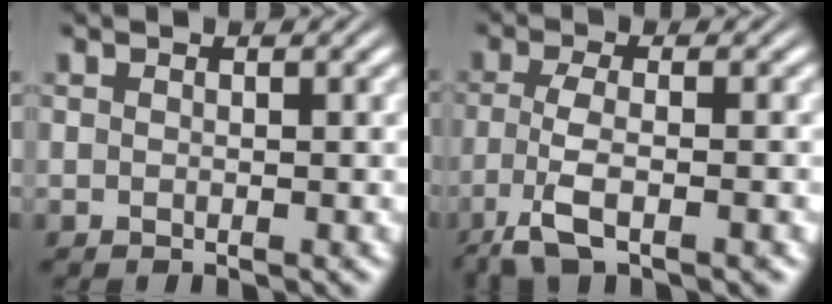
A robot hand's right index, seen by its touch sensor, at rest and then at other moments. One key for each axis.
{"total": 4.6, "fx": -2.4, "fy": 1.0, "fz": 3.8, "tx": -0.085, "ty": -0.016, "tz": -0.030}